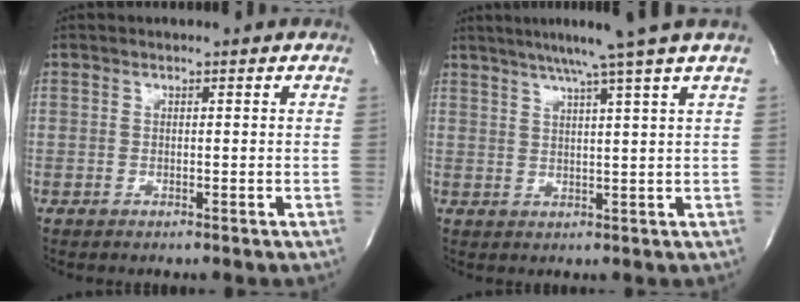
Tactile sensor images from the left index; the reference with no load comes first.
{"total": 8.5, "force": [6.5, -2.6, 4.8], "torque": [-0.070, -0.002, 0.088]}